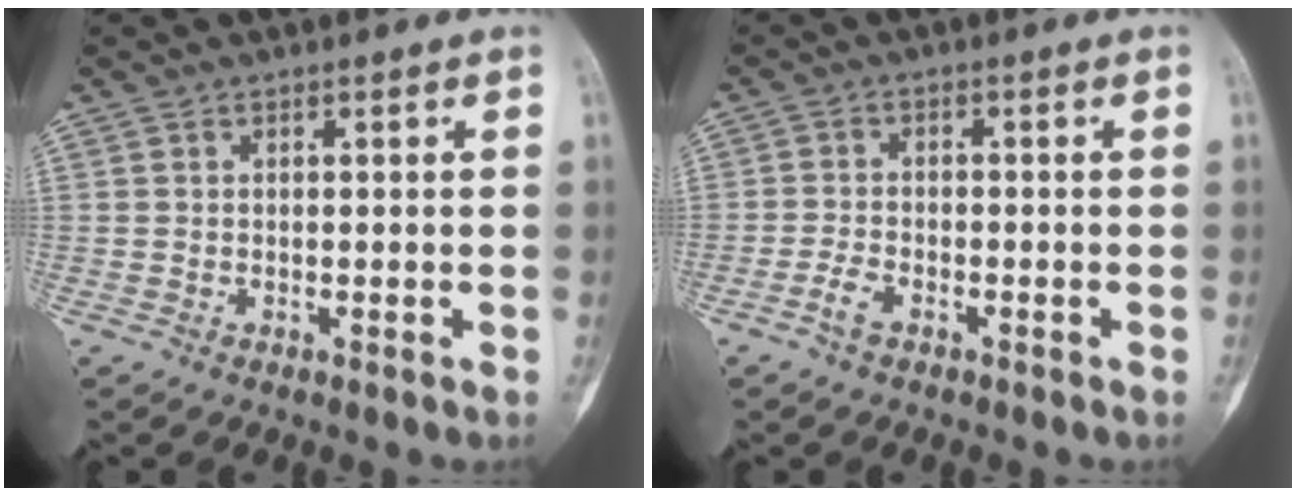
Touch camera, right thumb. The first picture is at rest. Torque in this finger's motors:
{"motor_torque": [-0.22, 0.28, -0.05, 0.26, 0.02]}